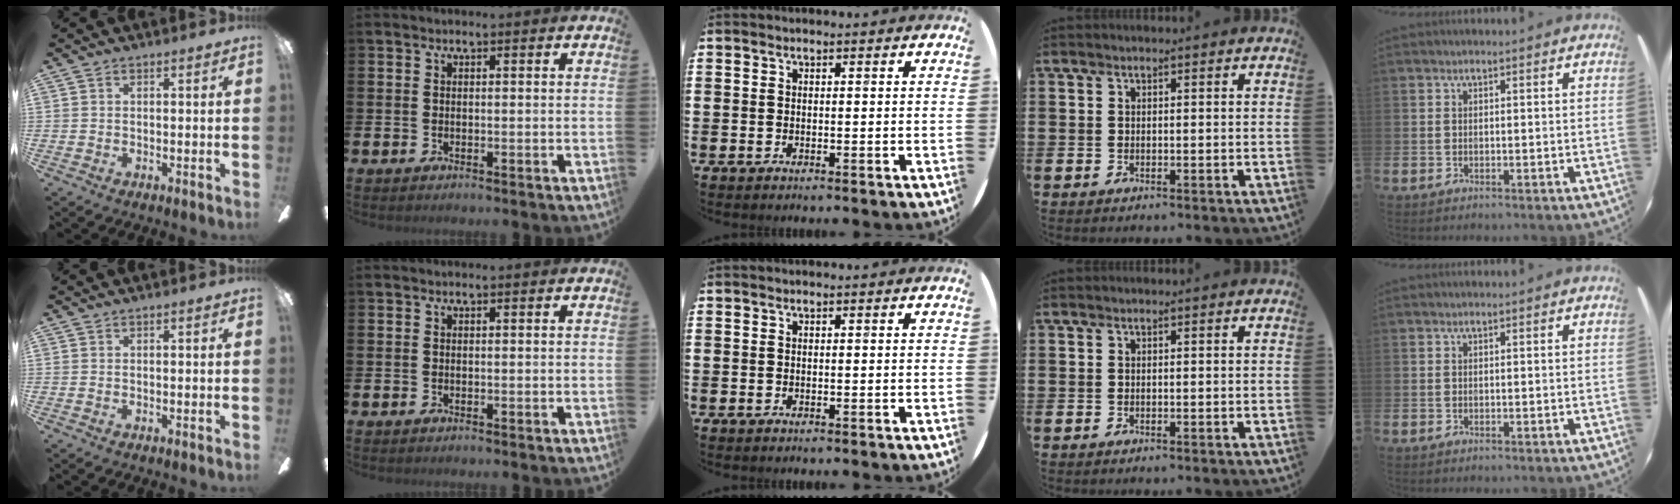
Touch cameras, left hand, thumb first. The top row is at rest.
{}